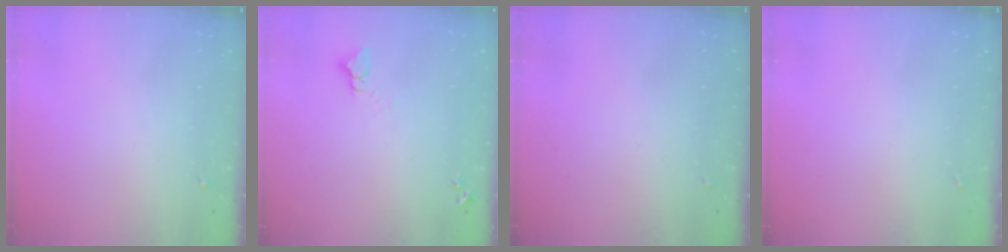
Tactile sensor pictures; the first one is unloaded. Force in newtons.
{"total": 2.8, "press": 2.8, "slide": 0.1}
{"total": 0.0}
{"total": 0.0}